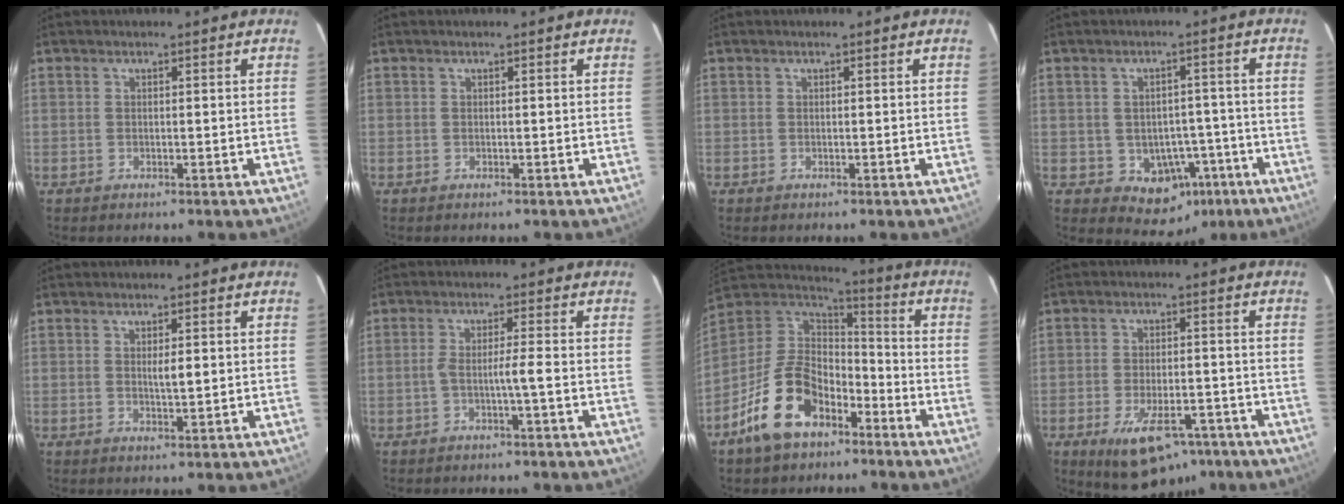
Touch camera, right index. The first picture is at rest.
{"total": 0.0}
{"total": 0.0}
{"total": 7.3, "force": [-2.8, 5.7, 3.6], "torque": [-0.039, 0.014, -0.026]}
{"total": 2.0, "force": [0.3, 0.3, 2.0], "torque": [-0.034, -0.002, 0.006]}
{"total": 2.4, "force": [-1.1, -0.4, 2.1], "torque": [-0.042, 0.007, -0.020]}
{"total": 13.7, "force": [-7.7, 7.7, 8.2], "torque": [-0.179, 0.016, -0.146]}
{"total": 10.8, "force": [-6.6, 4.9, 7.0], "torque": [-0.112, -0.007, -0.096]}